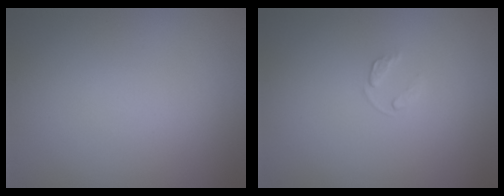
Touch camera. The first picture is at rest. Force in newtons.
{"total": 0.8, "press": 0.5, "slide": 0.6}